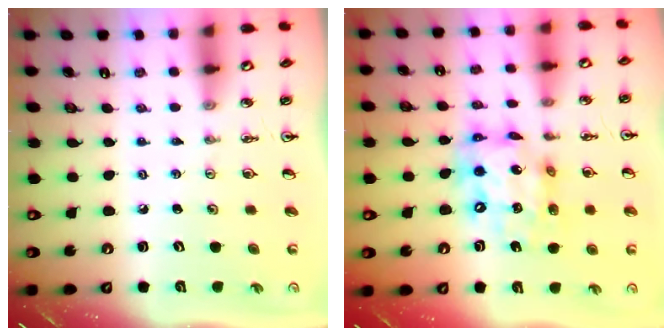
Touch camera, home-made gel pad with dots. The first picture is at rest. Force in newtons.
{"total": 14.1, "press": 14.1, "slide": 0.9}